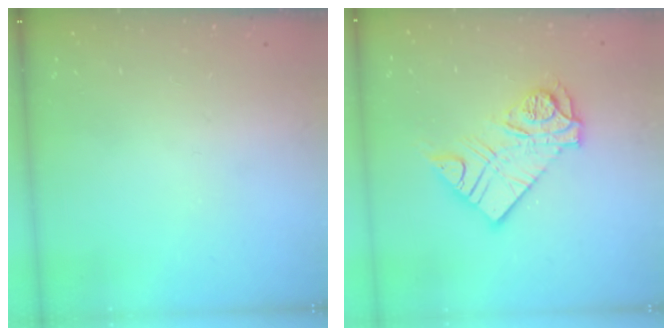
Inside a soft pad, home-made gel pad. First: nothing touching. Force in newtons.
{"total": 13.1, "press": 13.0, "slide": 1.3}